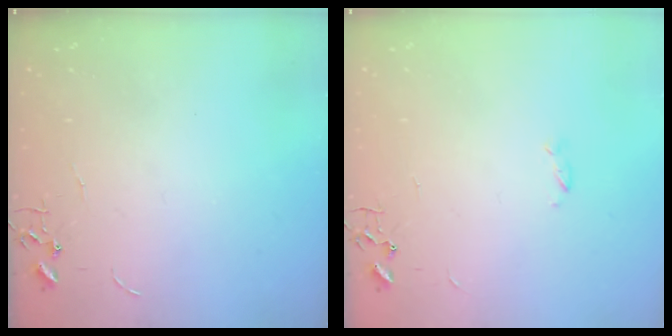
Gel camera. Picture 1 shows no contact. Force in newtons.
{"total": 2.4, "press": 2.4, "slide": 0.5}